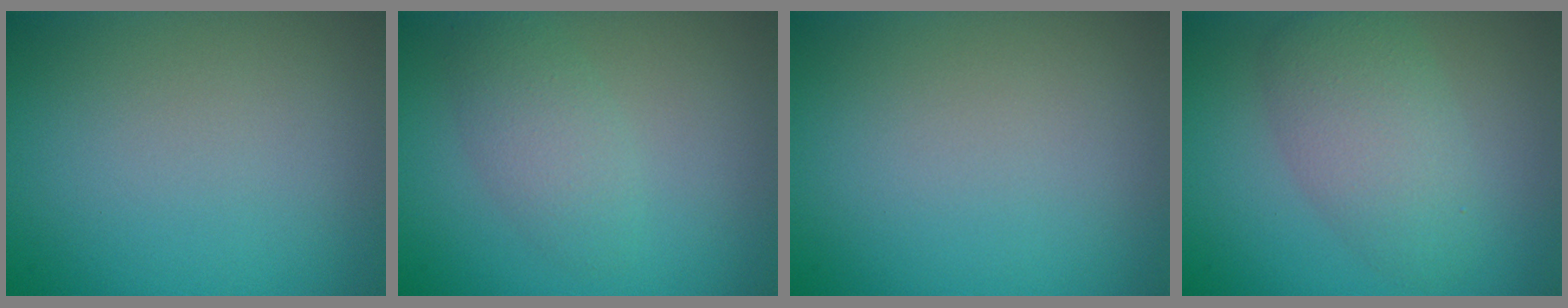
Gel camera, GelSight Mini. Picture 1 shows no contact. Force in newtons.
{"total": 2.6, "press": 2.6, "slide": 0.1}
{"total": 0.0}
{"total": 4.6, "press": 4.6, "slide": 0.3}